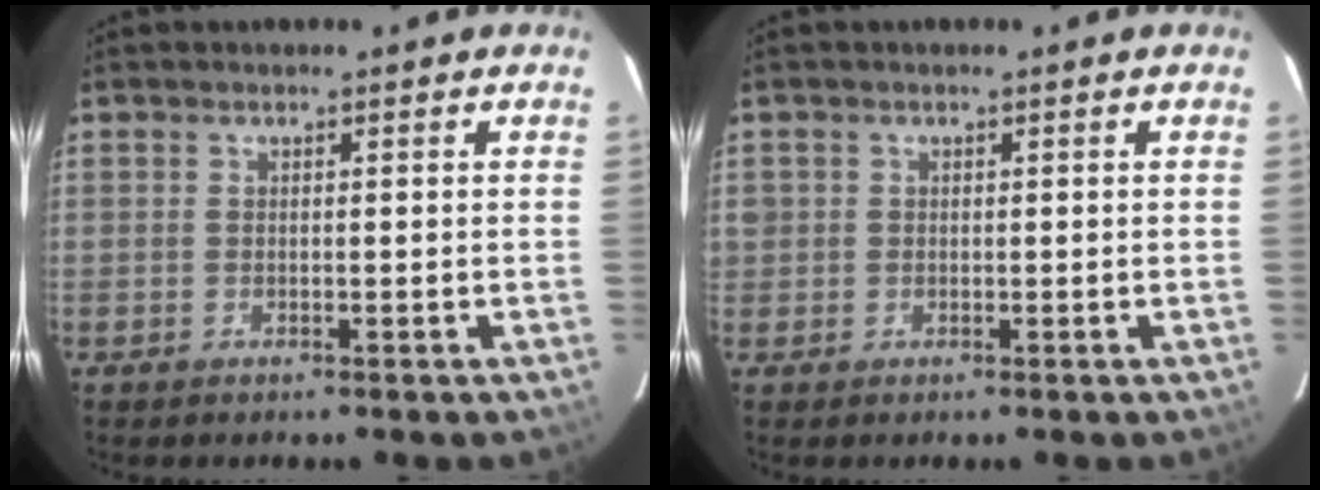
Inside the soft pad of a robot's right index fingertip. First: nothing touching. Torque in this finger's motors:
{"motor_torque": [0.30, 0.27, 0.00, 0.03]}